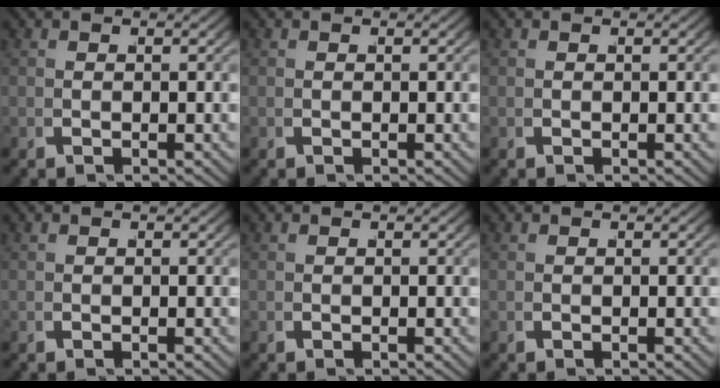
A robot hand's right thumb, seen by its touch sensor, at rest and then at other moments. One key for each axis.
{"total": 0.0}
{"total": 0.0}
{"total": 0.0}
{"total": 0.0}
{"total": 0.0}